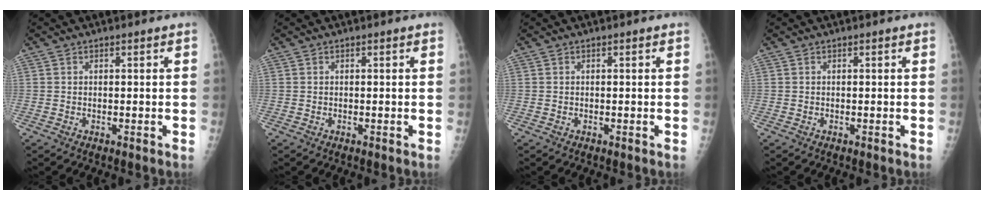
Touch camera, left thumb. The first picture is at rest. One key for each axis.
{"total": 0.0}
{"total": 0.0}
{"total": 0.0}